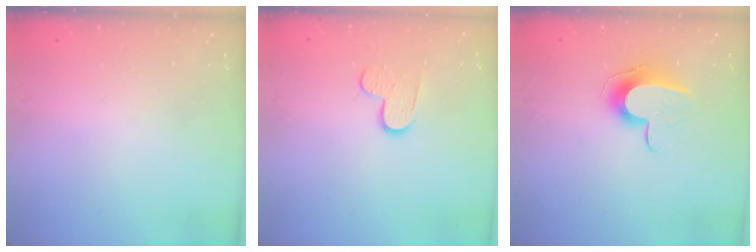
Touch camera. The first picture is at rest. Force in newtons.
{"total": 7.9, "press": 7.9, "slide": 0.5}
{"total": 9.6, "press": 9.6, "slide": 0.1}